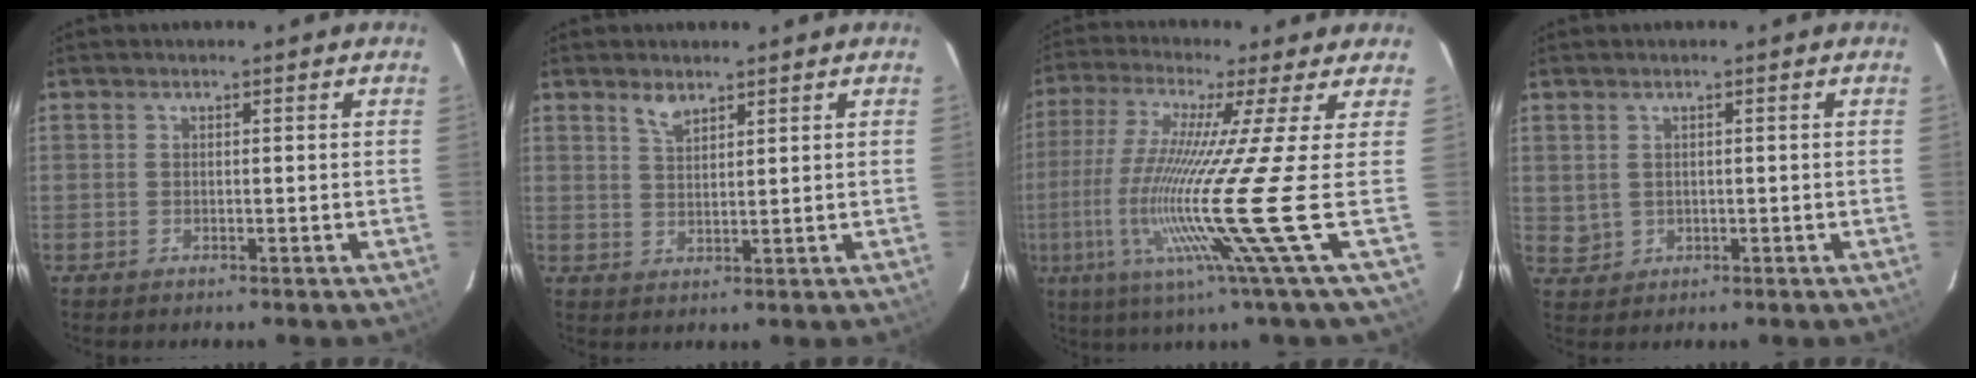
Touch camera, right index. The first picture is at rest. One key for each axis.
{"total": 3.0, "fx": 2.3, "fy": 1.0, "fz": 1.6, "tx": -0.029, "ty": 0.002, "tz": 0.042}
{"total": 17.0, "fx": -3.8, "fy": -4.3, "fz": 16.0, "tx": -0.295, "ty": -0.043, "tz": -0.074}
{"total": 2.3, "fx": 0.9, "fy": 2.0, "fz": 0.7, "tx": -0.014, "ty": 0.005, "tz": 0.029}